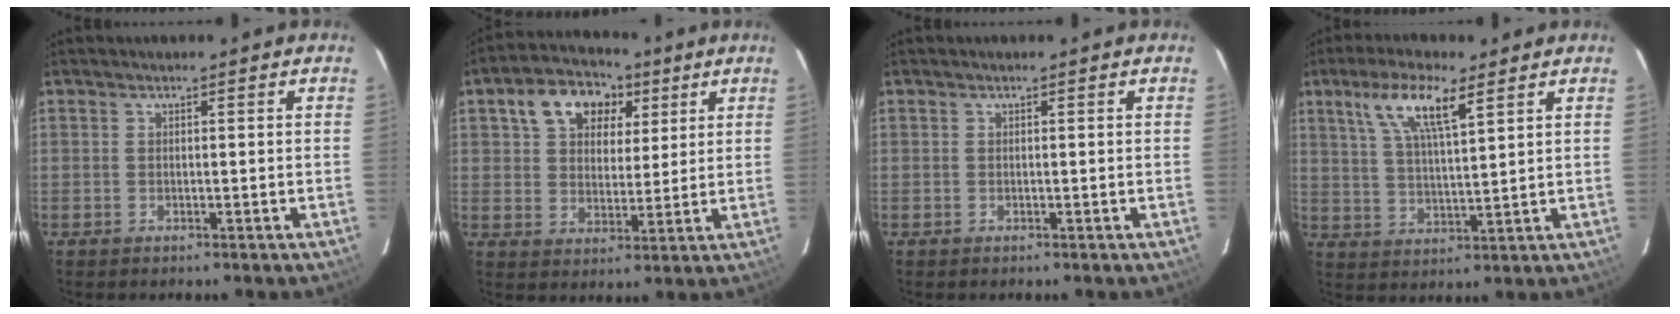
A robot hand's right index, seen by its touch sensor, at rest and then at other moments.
{"total": 12.0, "force": [5.4, 8.3, 6.6], "torque": [-0.137, 0.037, 0.092]}
{"total": 0.0}
{"total": 9.8, "force": [5.5, 2.5, 7.8], "torque": [-0.145, 0.011, 0.104]}